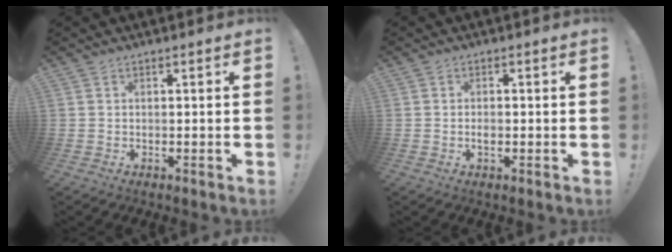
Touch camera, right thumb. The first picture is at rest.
{"total": 1.5, "force": [-0.5, 0.7, 1.2], "torque": [-0.014, -0.001, -0.011]}